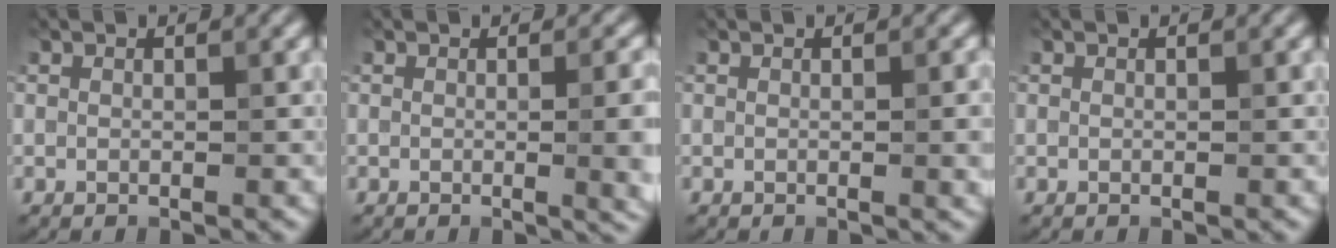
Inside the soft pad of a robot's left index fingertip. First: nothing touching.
{"total": 5.2, "force": [-0.3, 2.2, 4.8], "torque": [-0.036, -0.005, 0.002]}
{"total": 1.8, "force": [-0.1, 0.5, 1.8], "torque": [-0.018, -0.001, -0.003]}
{"total": 0.0}